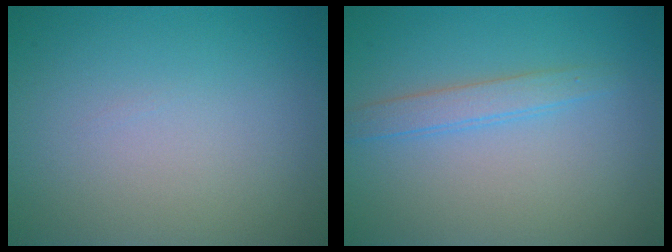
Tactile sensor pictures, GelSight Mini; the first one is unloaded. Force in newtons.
{"total": 2.0, "press": 2.0, "slide": 0.1}